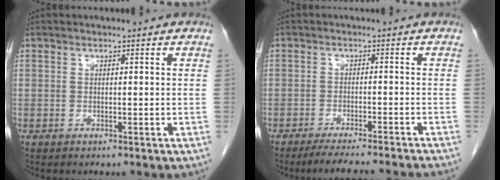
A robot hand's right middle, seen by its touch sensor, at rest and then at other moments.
{"total": 12.0, "force": [-11.0, -0.3, 4.9], "torque": [-0.053, -0.018, -0.149]}